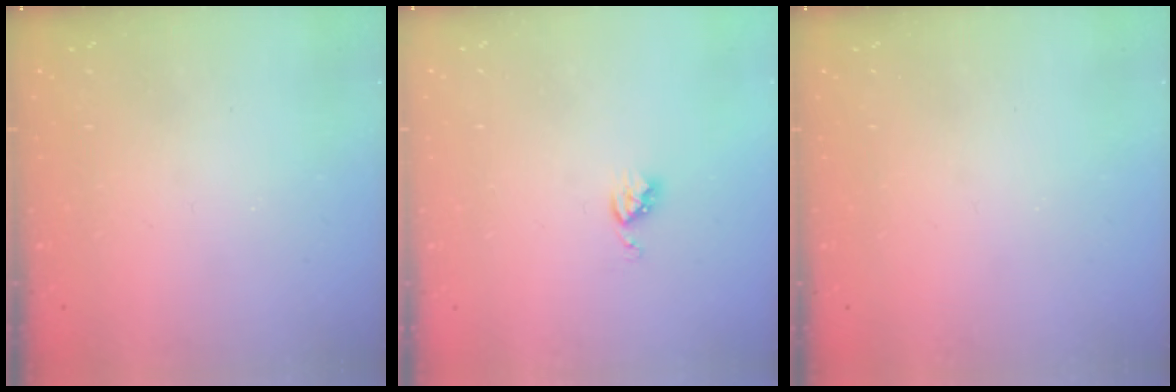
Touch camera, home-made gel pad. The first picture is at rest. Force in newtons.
{"total": 3.9, "press": 3.9, "slide": 0.4}
{"total": 0.0}